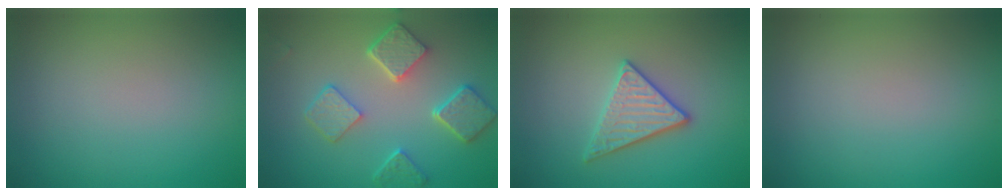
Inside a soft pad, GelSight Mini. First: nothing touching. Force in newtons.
{"total": 5.5, "press": 4.3, "slide": 3.3}
{"total": 3.0, "press": 2.9, "slide": 0.6}
{"total": 0.0}